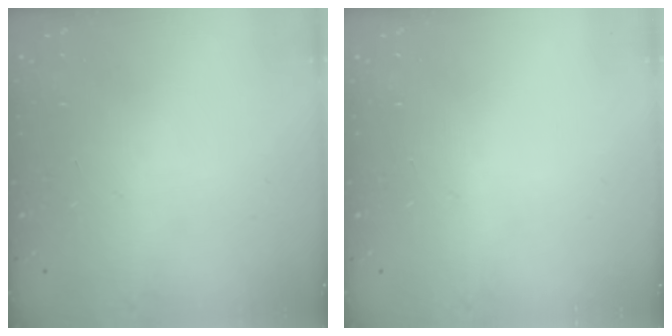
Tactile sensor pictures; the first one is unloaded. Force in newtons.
{"total": 0.0}